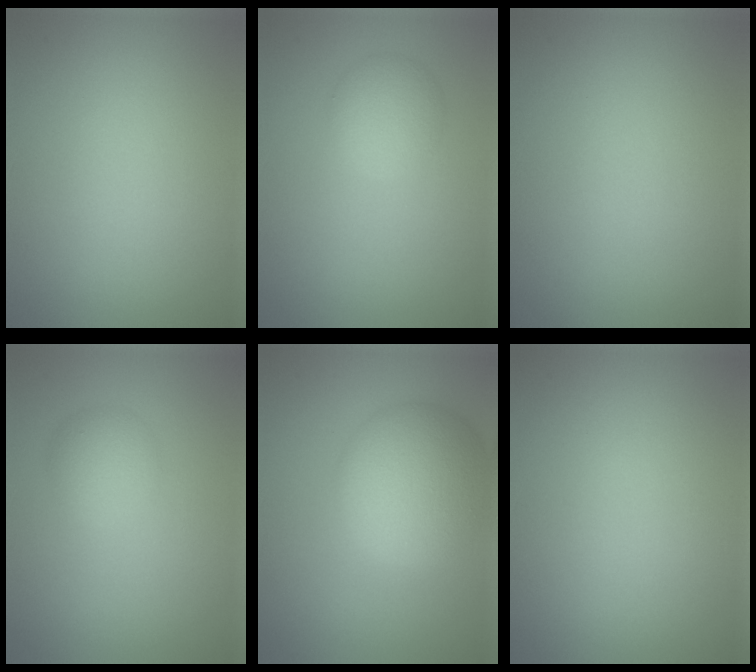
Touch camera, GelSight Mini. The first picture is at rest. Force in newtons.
{"total": 2.7, "press": 2.7, "slide": 0.1}
{"total": 0.0}
{"total": 2.4, "press": 2.4, "slide": 0.1}
{"total": 8.1, "press": 8.1, "slide": 0.3}
{"total": 0.0}